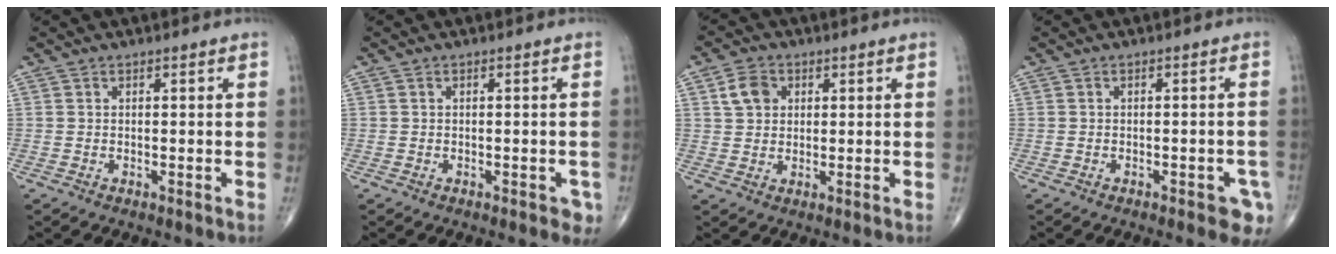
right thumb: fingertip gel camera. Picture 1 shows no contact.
{"total": 2.5, "force": [-1.1, 1.2, 1.8], "torque": [-0.008, 0.001, -0.013]}
{"total": 5.0, "force": [1.7, 4.0, 2.6], "torque": [-0.033, -0.001, 0.028]}
{"total": 5.1, "force": [-2.7, 1.9, 3.9], "torque": [-0.032, 0.007, -0.031]}